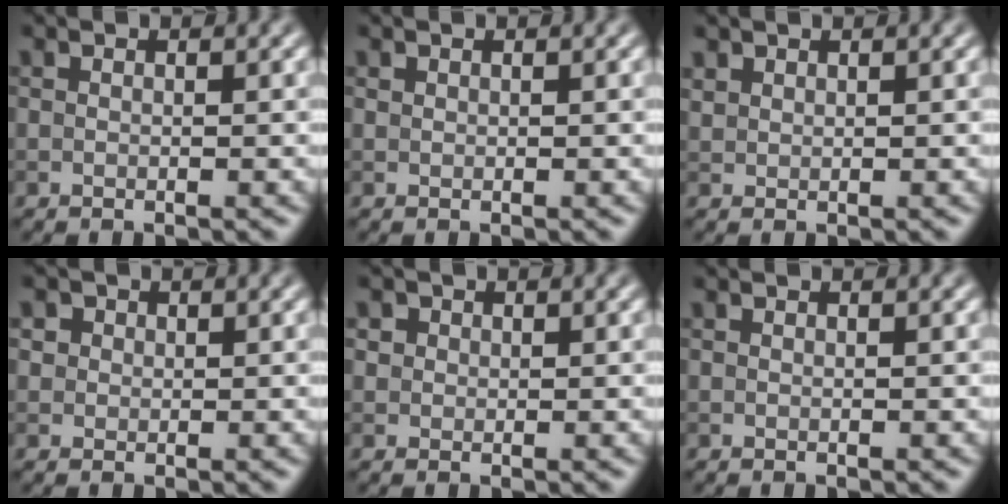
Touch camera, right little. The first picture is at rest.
{"total": 0.0}
{"total": 1.0, "force": [0.8, 0.6, 0.1], "torque": [-0.005, 0.001, 0.021]}
{"total": 2.0, "force": [0.9, 1.6, 0.7], "torque": [-0.012, 0.003, 0.011]}
{"total": 1.5, "force": [0.7, 1.3, 0.5], "torque": [-0.007, 0.002, 0.010]}
{"total": 0.0}